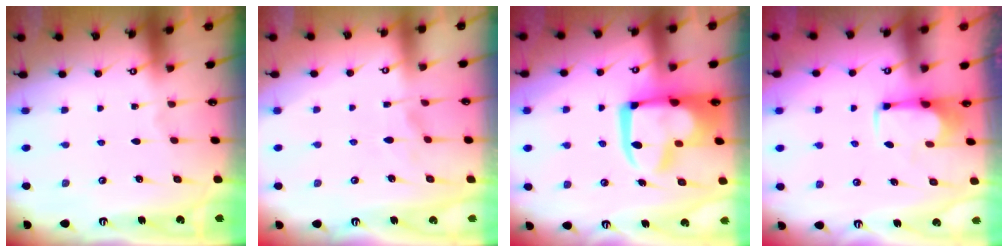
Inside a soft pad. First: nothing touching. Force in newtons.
{"total": 3.5, "press": 3.4, "slide": 1.1}
{"total": 14.9, "press": 14.8, "slide": 1.6}
{"total": 2.5, "press": 2.3, "slide": 0.9}